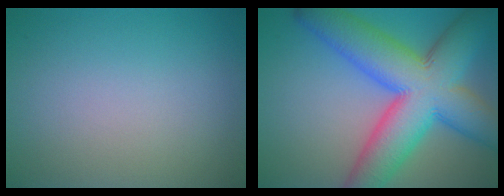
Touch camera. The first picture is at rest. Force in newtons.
{"total": 13.1, "press": 13.1, "slide": 0.4}